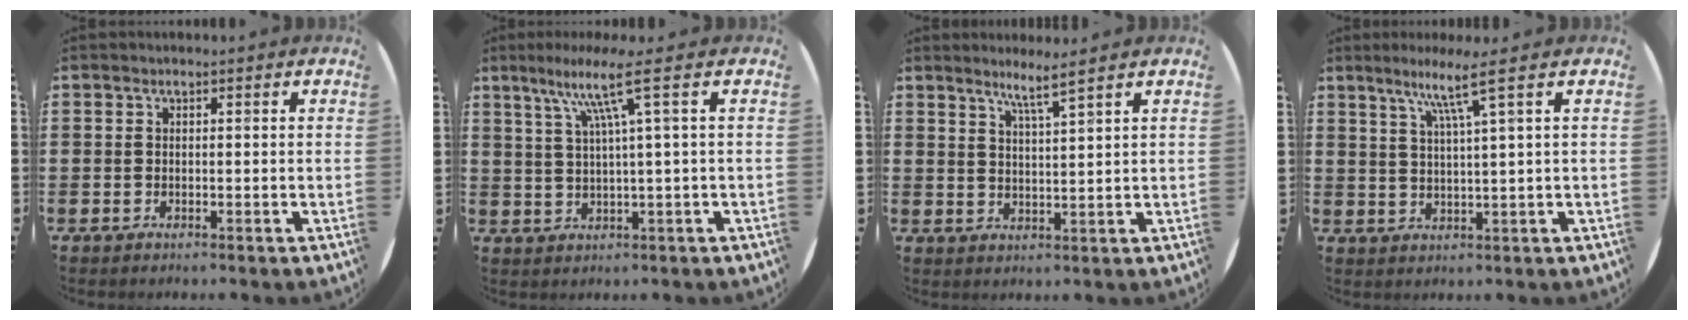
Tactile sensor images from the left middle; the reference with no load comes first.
{"total": 7.6, "force": [3.1, -0.1, 6.9], "torque": [-0.139, 0.007, 0.047]}
{"total": 3.8, "force": [3.3, -0.8, 1.7], "torque": [-0.038, -0.012, 0.057]}
{"total": 5.3, "force": [3.0, -0.8, 4.3], "torque": [-0.091, 0.003, 0.046]}